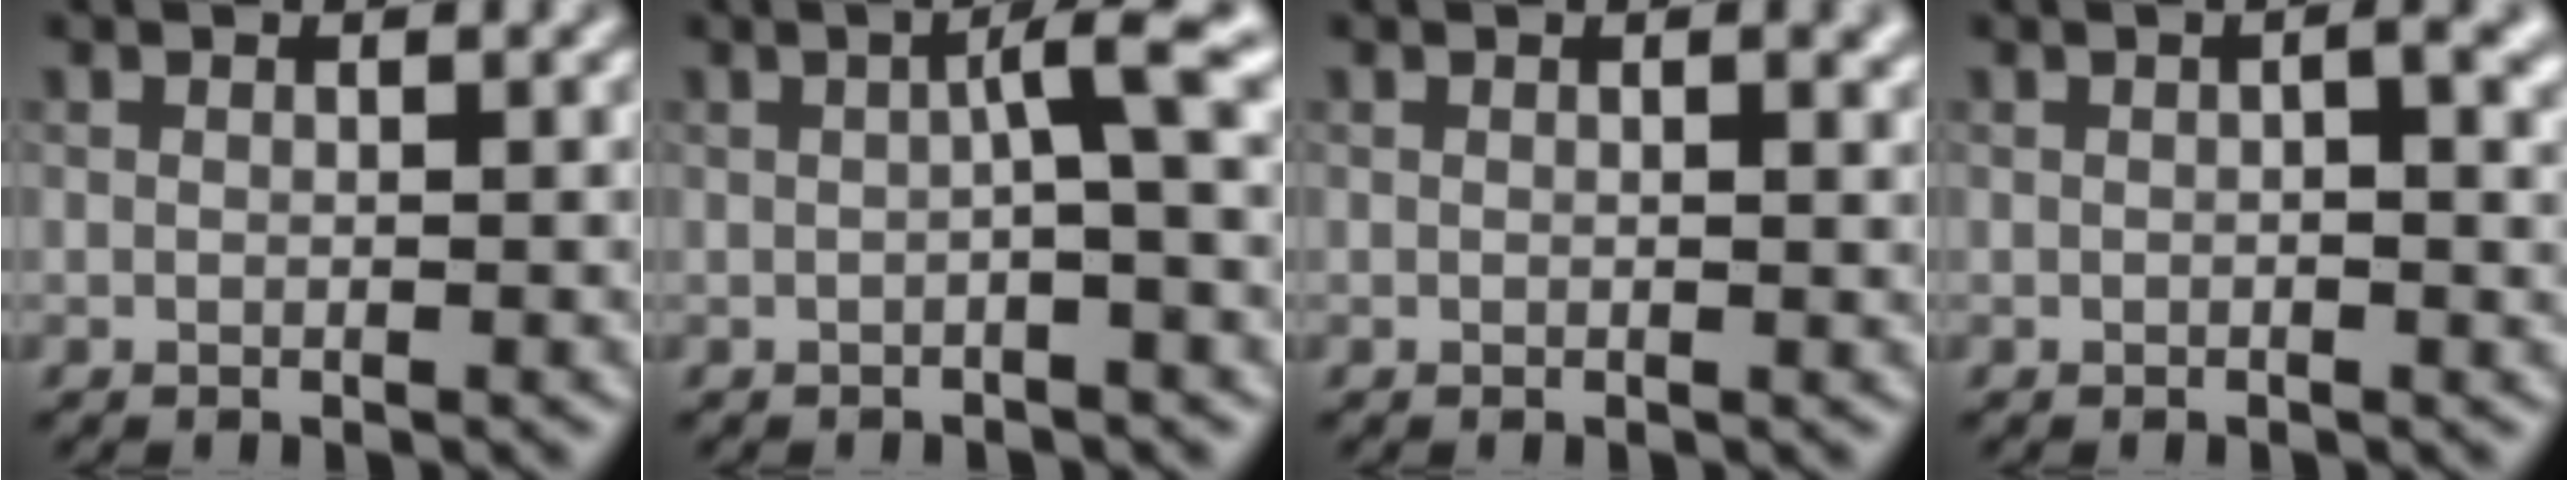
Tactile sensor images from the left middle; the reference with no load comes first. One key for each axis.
{"total": 3.5, "fx": 0.1, "fy": 0.3, "fz": 3.4, "tx": -0.049, "ty": 0.009, "tz": -0.003}
{"total": 1.3, "fx": 0.5, "fy": 0.4, "fz": 1.1, "tx": -0.013, "ty": 0.000, "tz": 0.007}
{"total": 2.7, "fx": 0.4, "fy": 0.7, "fz": 2.5, "tx": -0.034, "ty": 0.003, "tz": 0.004}